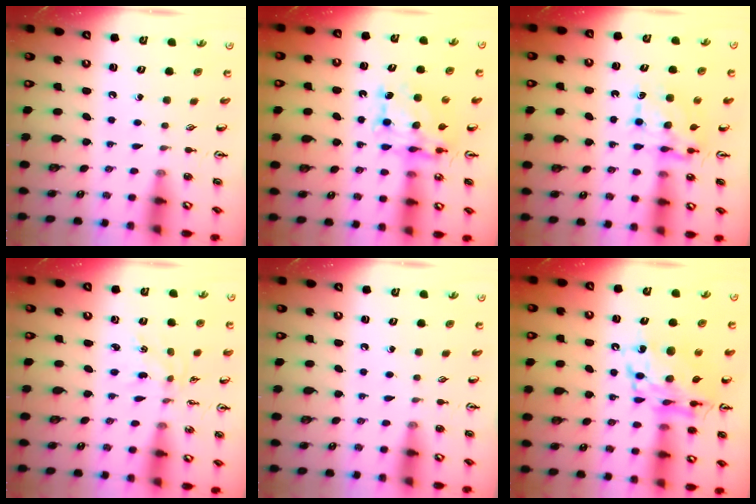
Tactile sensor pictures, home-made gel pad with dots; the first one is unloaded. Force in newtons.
{"total": 10.0, "press": 10.0, "slide": 0.8}
{"total": 7.2, "press": 7.2, "slide": 0.7}
{"total": 0.6, "press": 0.6, "slide": 0.1}
{"total": 0.0}
{"total": 14.9, "press": 14.8, "slide": 1.2}